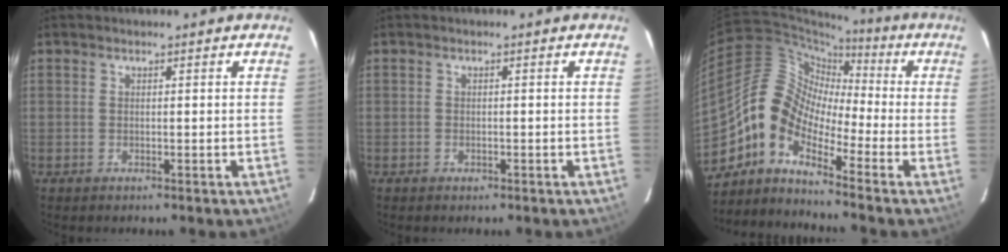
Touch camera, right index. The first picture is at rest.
{"total": 1.1, "force": [-0.8, 0.8, 0.2], "torque": [-0.002, -0.001, -0.011]}
{"total": 9.3, "force": [-4.8, 5.2, 6.1], "torque": [-0.096, 0.025, -0.117]}